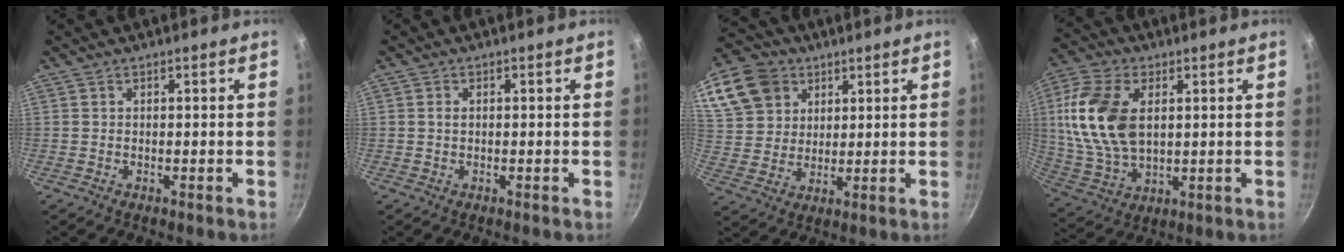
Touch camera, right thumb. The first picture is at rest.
{"total": 1.0, "force": [0.0, 0.7, 0.7], "torque": [-0.011, 0.003, 0.000]}
{"total": 18.1, "force": [8.8, 13.9, 7.5], "torque": [-0.167, 0.008, 0.168]}
{"total": 16.7, "force": [3.2, 10.1, 12.9], "torque": [-0.243, -0.008, 0.064]}